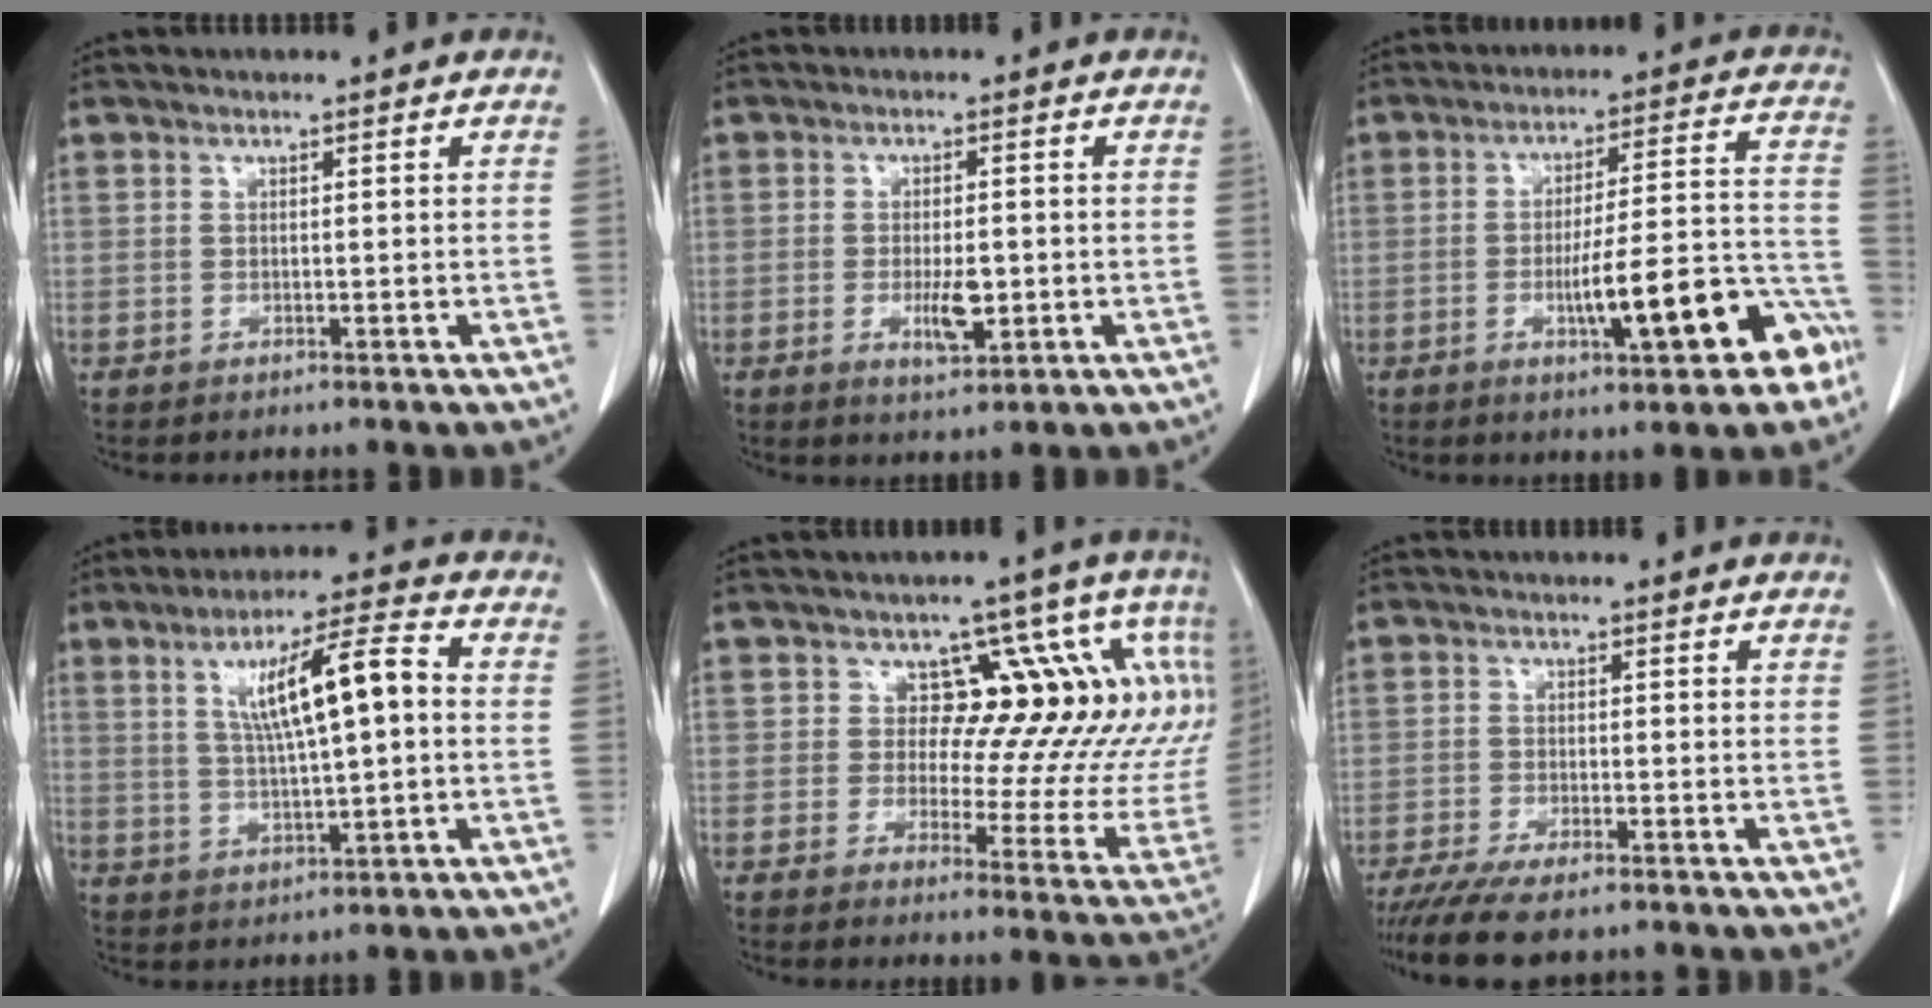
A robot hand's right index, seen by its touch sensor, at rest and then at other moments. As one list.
[{"total": 4.9, "force": [-1.2, 1.6, 4.5], "torque": [-0.077, -0.005, -0.015]}, {"total": 14.3, "force": [-6.2, 2.7, 12.6], "torque": [-0.174, 0.025, -0.083]}, {"total": 10.9, "force": [1.9, 1.5, 10.6], "torque": [-0.177, 0.020, 0.033]}, {"total": 14.2, "force": [5.3, 7.9, 10.5], "torque": [-0.101, 0.006, 0.048]}, {"total": 8.6, "force": [-6.9, 1.9, 4.6], "torque": [-0.070, -0.015, -0.113]}]